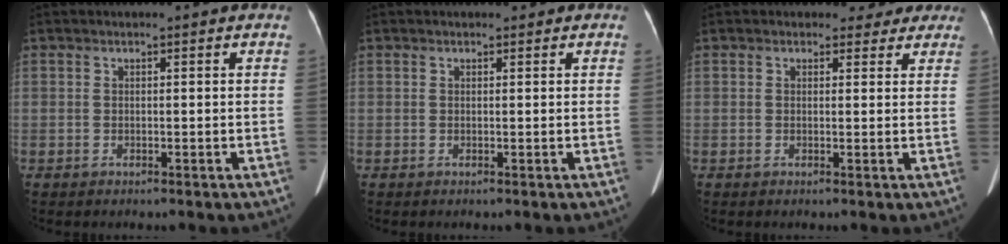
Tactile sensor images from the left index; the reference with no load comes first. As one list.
[{"total": 1.1, "force": [0.9, 0.4, 0.4], "torque": [-0.002, 0.009, 0.009]}, {"total": 3.8, "force": [3.3, 1.9, 0.2], "torque": [0.015, 0.003, 0.025]}]